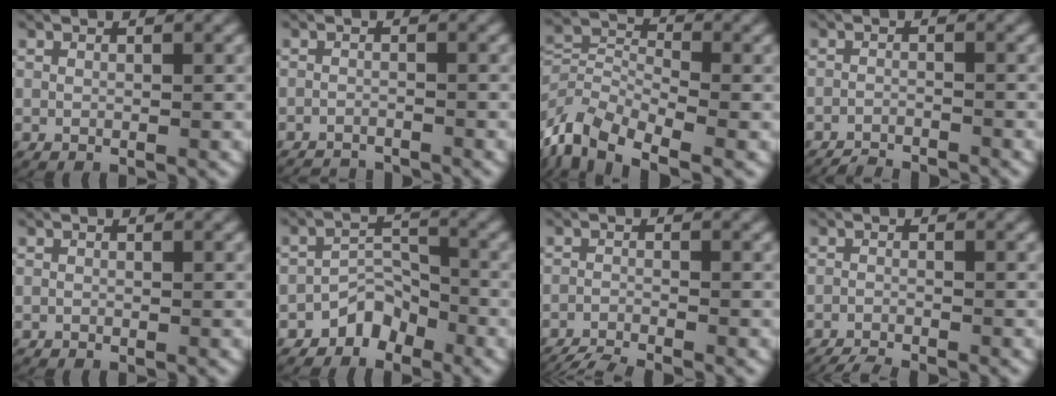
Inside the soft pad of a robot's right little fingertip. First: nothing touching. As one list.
[{"total": 2.9, "force": [-2.9, 0.4, 0.2], "torque": [-0.004, -0.013, -0.046]}, {"total": 8.2, "force": [-3.8, 5.9, 4.3], "torque": [-0.105, -0.040, -0.055]}, {"total": 3.4, "force": [-3.3, 0.7, 0.2], "torque": [-0.002, -0.012, -0.056]}, {"total": 0.0}, {"total": 3.7, "force": [-2.6, 2.3, 1.4], "torque": [-0.021, 0.002, -0.055]}, {"total": 6.7, "force": [-6.4, 1.9, 0.9], "torque": [-0.017, -0.021, -0.099]}, {"total": 4.2, "force": [-4.0, 1.0, 0.6], "torque": [-0.014, -0.016, -0.063]}]